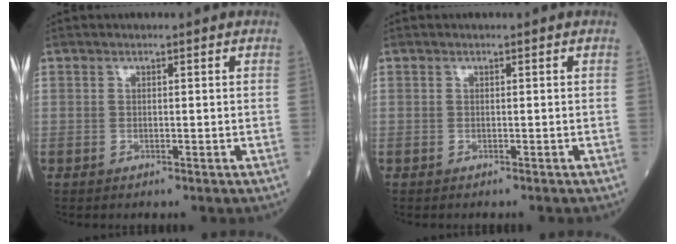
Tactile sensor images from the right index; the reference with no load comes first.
{"total": 0.6, "force": [-0.6, 0.1, 0.2], "torque": [0.000, 0.000, -0.010]}